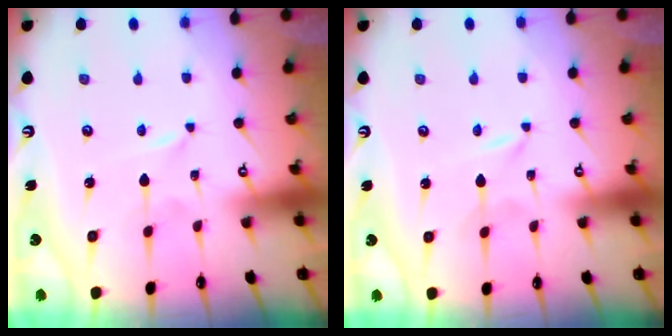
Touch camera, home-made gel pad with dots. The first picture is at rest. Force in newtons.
{"total": 0.0}